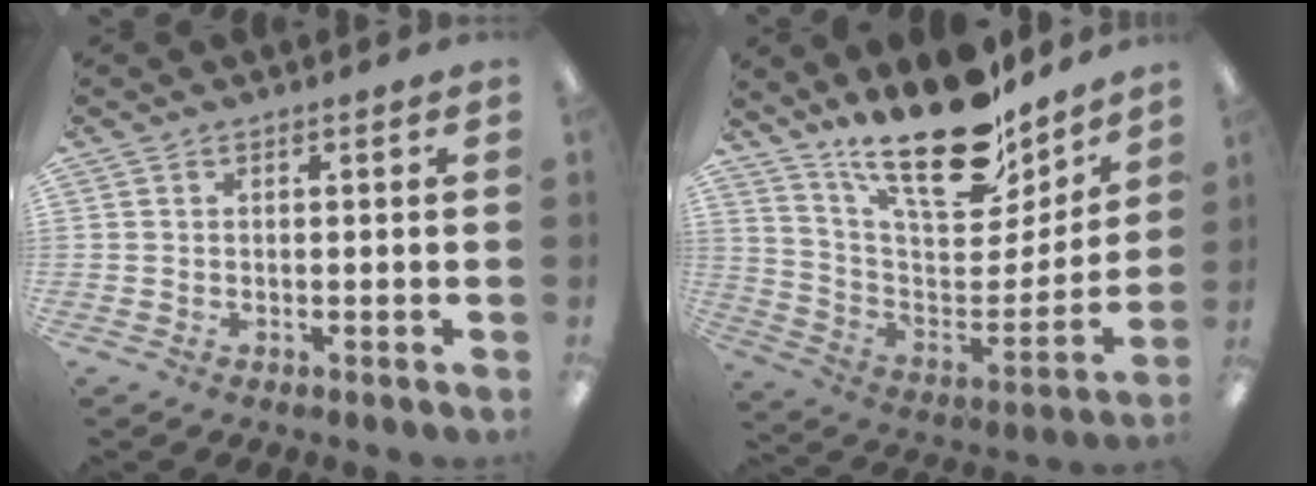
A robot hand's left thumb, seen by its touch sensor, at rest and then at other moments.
{"total": 23.6, "force": [18.2, 8.7, 12.2], "torque": [-0.185, -0.124, 0.312]}